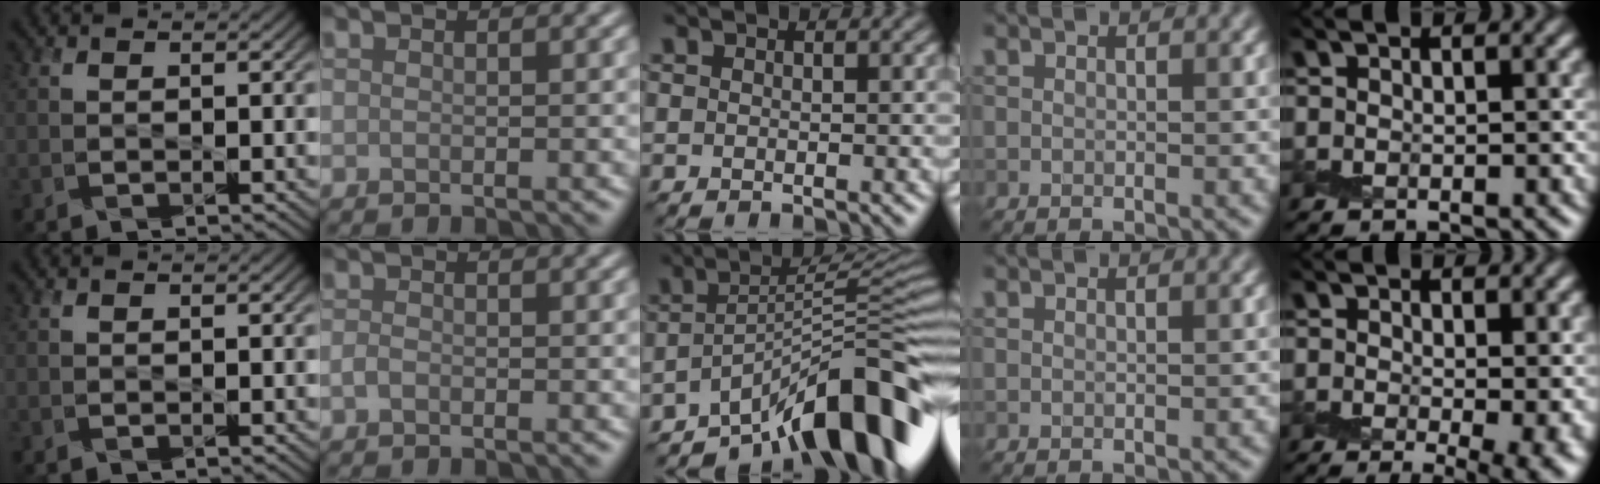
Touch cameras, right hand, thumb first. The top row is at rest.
{"index": {"total": 0.8, "force": [-0.5, 0.4, 0.5], "torque": [-0.011, -0.001, -0.011]}, "middle": {"total": 10.6, "force": [-6.8, 2.0, 7.9], "torque": [-0.095, 0.015, -0.122]}, "little": {"total": 5.1, "force": [-1.0, 2.3, 4.4], "torque": [-0.067, -0.017, -0.012]}}